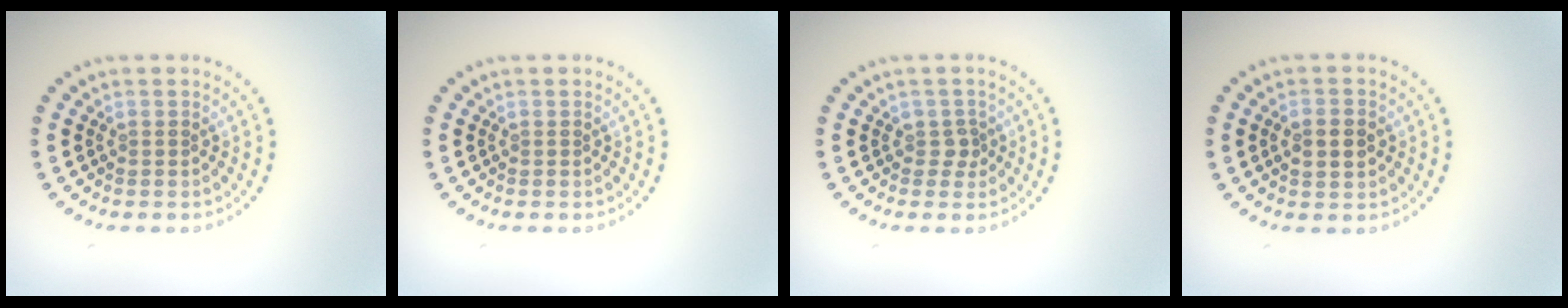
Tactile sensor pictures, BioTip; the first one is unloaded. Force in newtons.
{"total": 0.0}
{"total": 1.2, "press": 1.0, "slide": 0.6}
{"total": 2.6, "press": 2.6, "slide": 0.1}